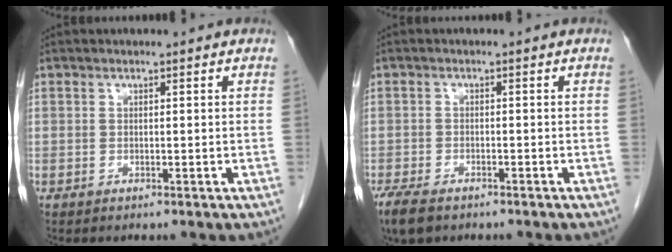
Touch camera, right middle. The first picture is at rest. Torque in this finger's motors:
{"motor_torque": [0.62, -0.43, 0.25, 0.06]}